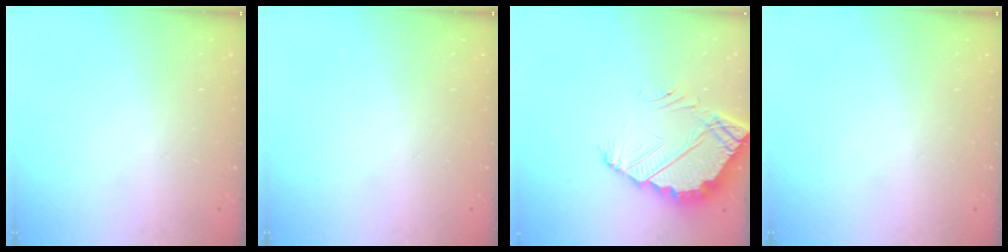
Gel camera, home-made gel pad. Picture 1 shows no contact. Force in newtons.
{"total": 0.0}
{"total": 4.2, "press": 4.2, "slide": 0.6}
{"total": 0.0}